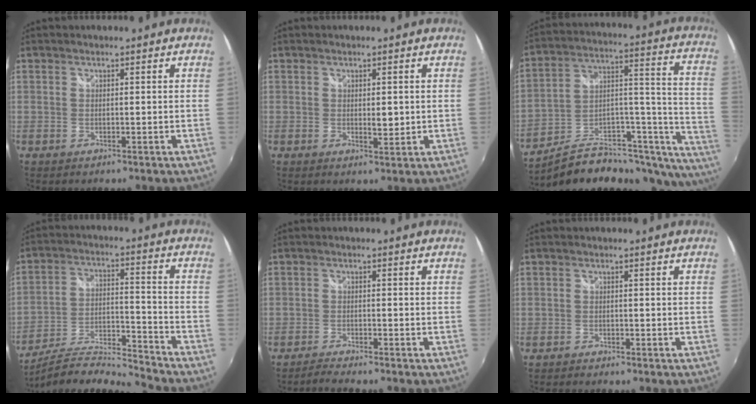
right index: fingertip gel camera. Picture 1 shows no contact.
{"total": 2.4, "force": [0.1, 1.1, 2.1], "torque": [-0.031, -0.004, 0.004]}
{"total": 23.9, "force": [-14.4, 11.1, 15.5], "torque": [-0.186, 0.038, -0.213]}
{"total": 14.0, "force": [-13.4, -1.3, 4.2], "torque": [-0.082, -0.016, -0.238]}
{"total": 2.0, "force": [-1.9, -0.6, 0.5], "torque": [-0.022, -0.005, -0.041]}
{"total": 0.6, "force": [-0.4, 0.0, -0.4], "torque": [0.001, 0.000, -0.014]}